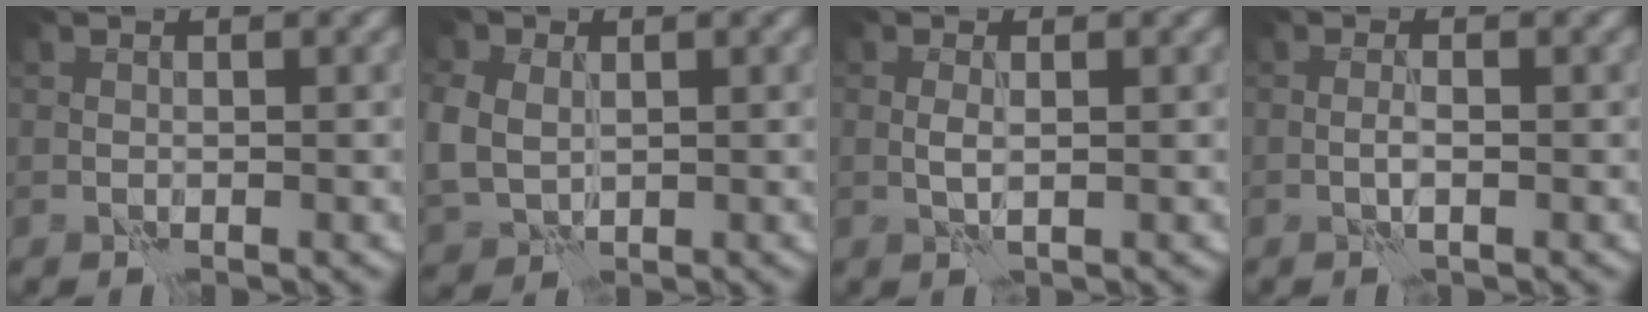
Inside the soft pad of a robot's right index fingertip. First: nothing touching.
{"total": 4.7, "force": [0.7, 3.7, 2.7], "torque": [-0.084, 0.003, 0.019]}
{"total": 1.1, "force": [0.4, 0.1, 1.0], "torque": [-0.025, -0.001, 0.006]}
{"total": 0.9, "force": [0.0, -0.1, 0.9], "torque": [-0.020, 0.002, -0.003]}